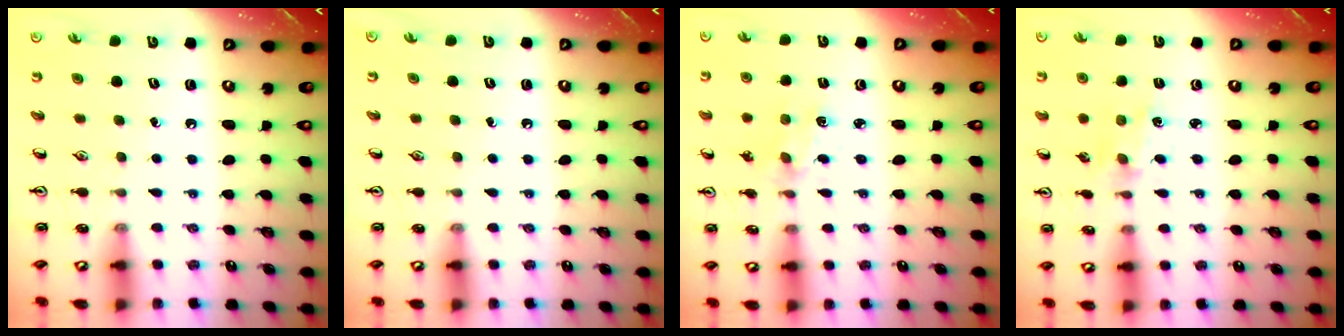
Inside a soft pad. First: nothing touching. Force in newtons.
{"total": 0.0}
{"total": 2.0, "press": 2.0, "slide": 0.4}
{"total": 1.5, "press": 1.4, "slide": 0.1}